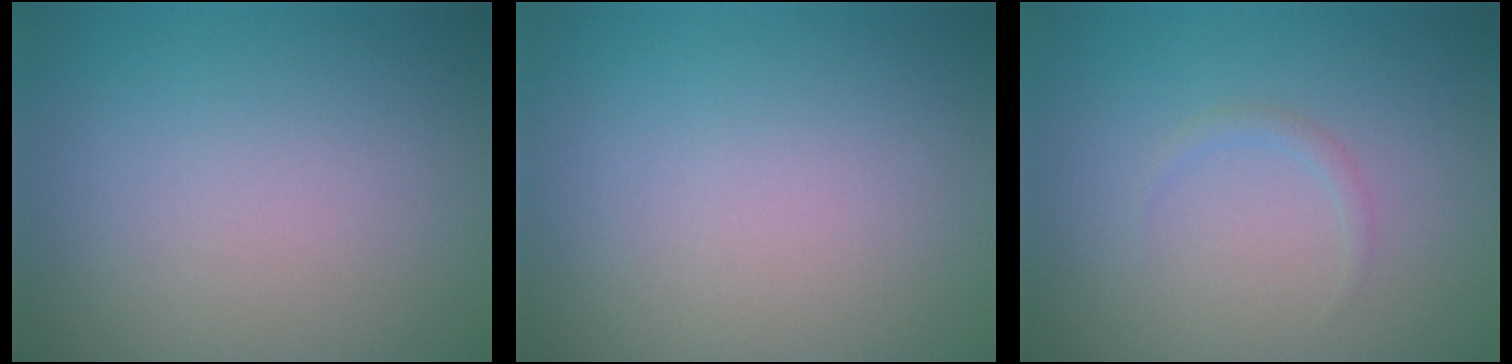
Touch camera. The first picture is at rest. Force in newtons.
{"total": 0.0}
{"total": 0.8, "press": 0.8, "slide": 0.1}